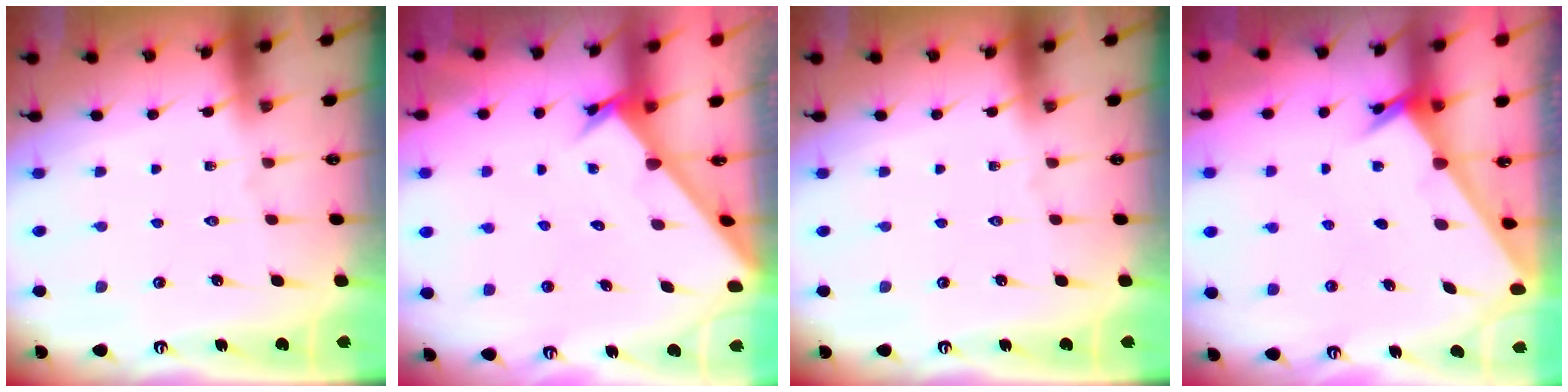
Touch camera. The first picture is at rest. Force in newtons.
{"total": 2.4, "press": 2.4, "slide": 0.1}
{"total": 0.0}
{"total": 2.3, "press": 2.3, "slide": 0.3}